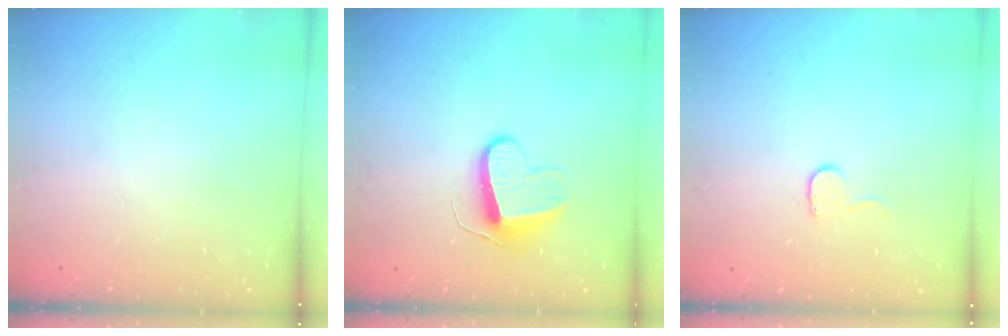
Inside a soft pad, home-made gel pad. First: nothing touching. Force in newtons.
{"total": 9.2, "press": 9.2, "slide": 0.3}
{"total": 4.9, "press": 4.9, "slide": 0.4}